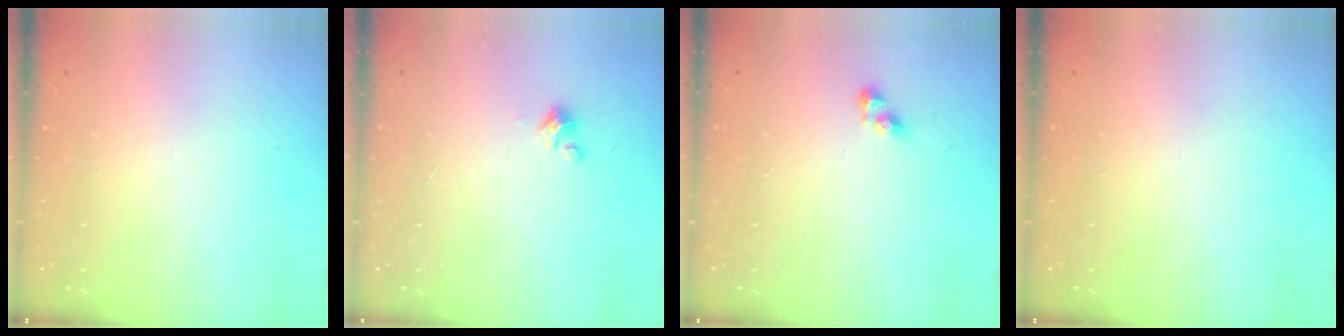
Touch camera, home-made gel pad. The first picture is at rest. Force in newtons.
{"total": 2.0, "press": 2.0, "slide": 0.2}
{"total": 3.4, "press": 3.4, "slide": 0.4}
{"total": 0.0}